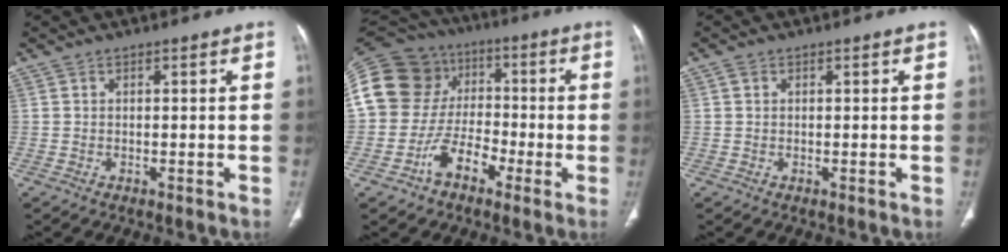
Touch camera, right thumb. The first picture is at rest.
{"total": 19.7, "force": [-4.6, 16.8, 9.2], "torque": [-0.173, 0.079, -0.084]}
{"total": 0.8, "force": [0.2, 0.7, 0.4], "torque": [-0.001, 0.002, 0.003]}